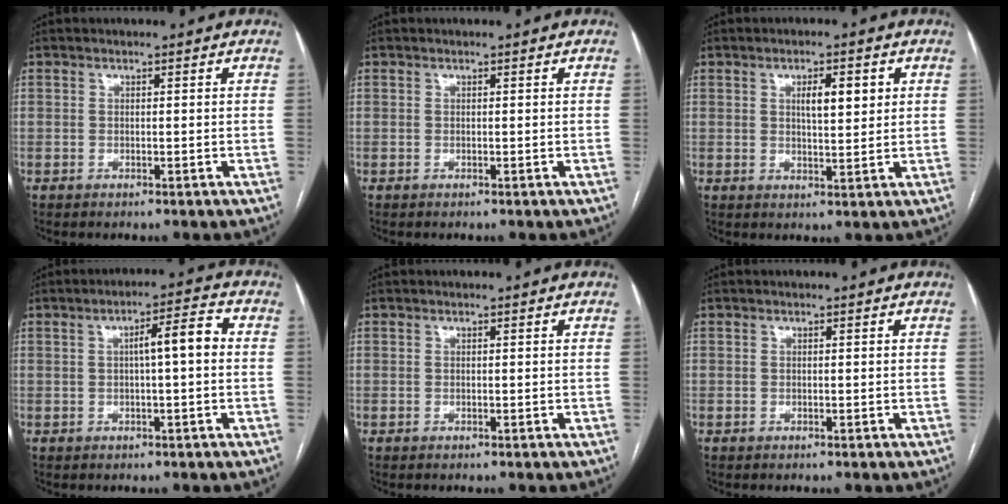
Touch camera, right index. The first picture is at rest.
{"total": 0.0}
{"total": 4.7, "force": [1.6, 1.3, 4.3], "torque": [-0.070, 0.002, 0.026]}
{"total": 5.4, "force": [0.4, 0.7, 5.4], "torque": [-0.081, 0.016, 0.004]}
{"total": 0.0}
{"total": 0.0}